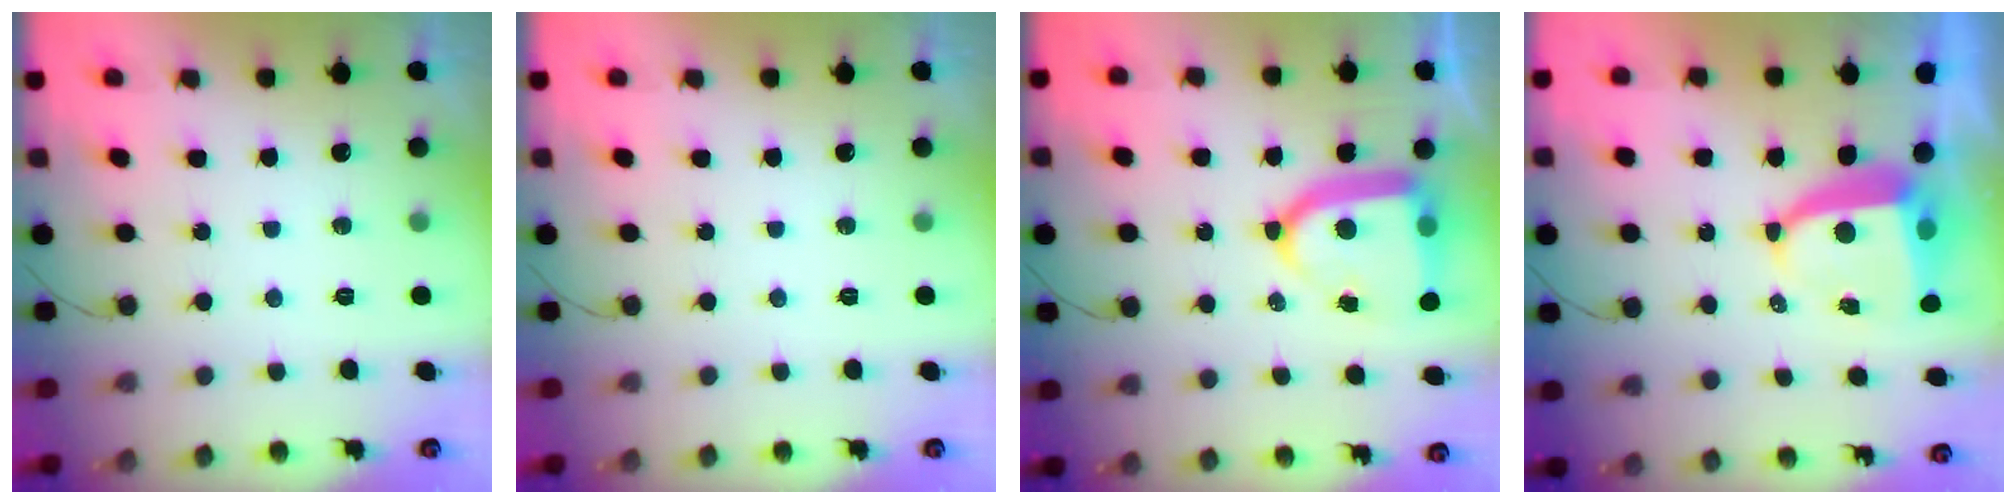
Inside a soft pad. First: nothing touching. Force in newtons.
{"total": 0.0}
{"total": 15.7, "press": 15.7, "slide": 1.5}
{"total": 8.3, "press": 8.2, "slide": 1.1}